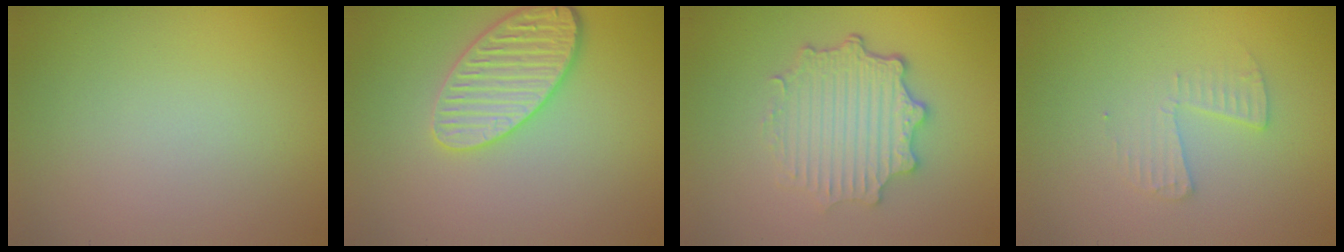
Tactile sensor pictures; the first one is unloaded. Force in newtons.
{"total": 4.3, "press": 3.8, "slide": 2.0}
{"total": 4.9, "press": 3.8, "slide": 3.1}
{"total": 1.6, "press": 1.6, "slide": 0.1}